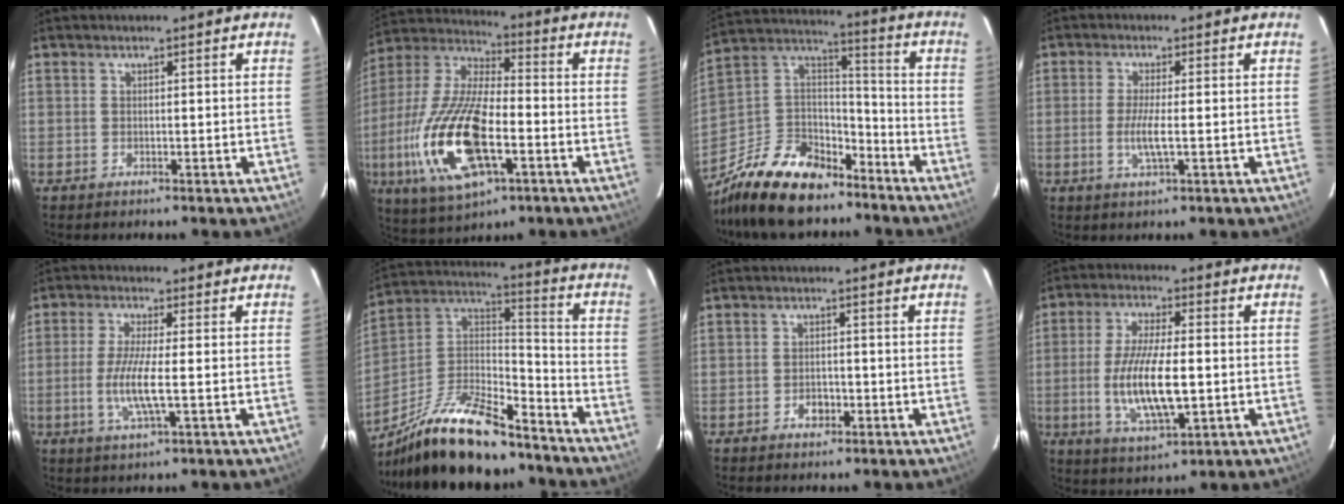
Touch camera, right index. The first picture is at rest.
{"total": 21.6, "force": [-6.3, 8.7, 18.7], "torque": [-0.405, -0.022, -0.117]}
{"total": 20.4, "force": [-14.4, 11.2, 9.2], "torque": [-0.223, 0.038, -0.237]}
{"total": 4.3, "force": [-0.9, 0.3, 4.2], "torque": [-0.084, -0.009, -0.019]}
{"total": 7.3, "force": [-1.4, 0.6, 7.1], "torque": [-0.145, -0.011, -0.030]}
{"total": 23.3, "force": [-18.0, 7.2, 13.0], "torque": [-0.260, -0.006, -0.299]}
{"total": 2.6, "force": [-1.2, 1.9, 1.4], "torque": [-0.025, 0.006, -0.018]}
{"total": 13.1, "force": [-1.9, 4.0, 12.3], "torque": [-0.241, -0.012, -0.031]}